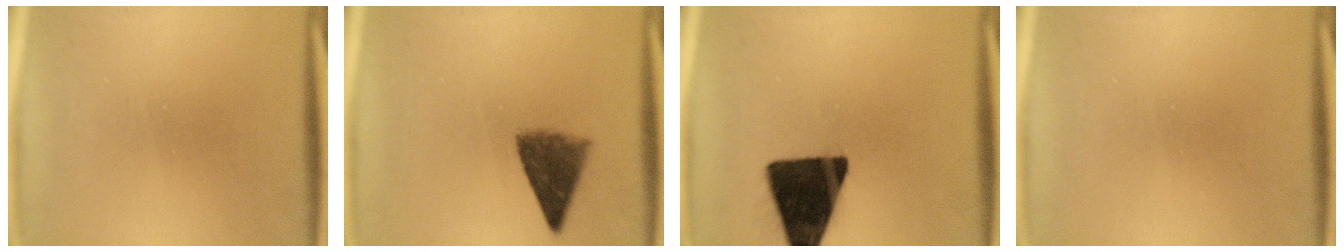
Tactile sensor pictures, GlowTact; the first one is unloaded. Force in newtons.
{"total": 5.6}
{"total": 16.5}
{"total": 0.0}